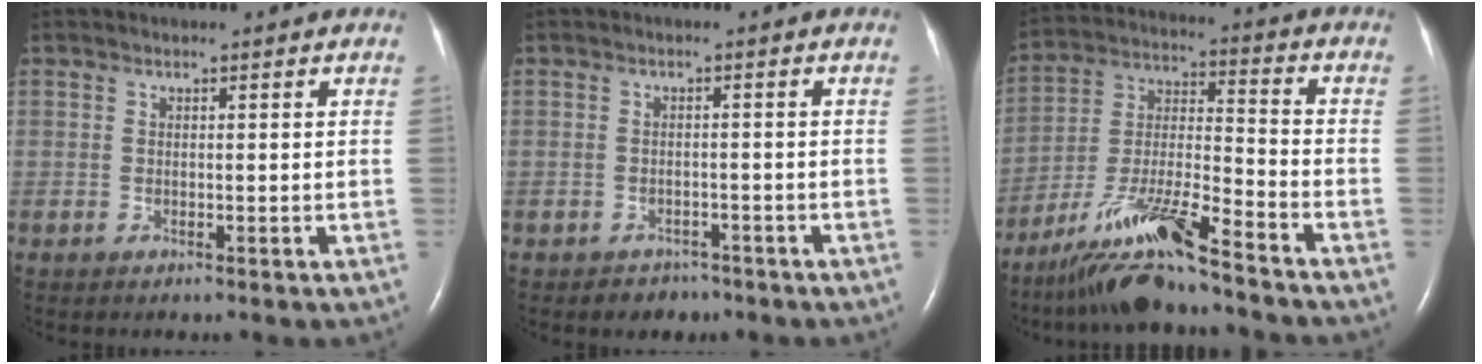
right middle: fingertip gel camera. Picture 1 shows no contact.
{"total": 2.4, "force": [-1.8, 1.6, 0.0], "torque": [-0.009, 0.007, -0.022]}
{"total": 14.3, "force": [-11.1, 0.8, 9.1], "torque": [-0.178, -0.019, -0.199]}